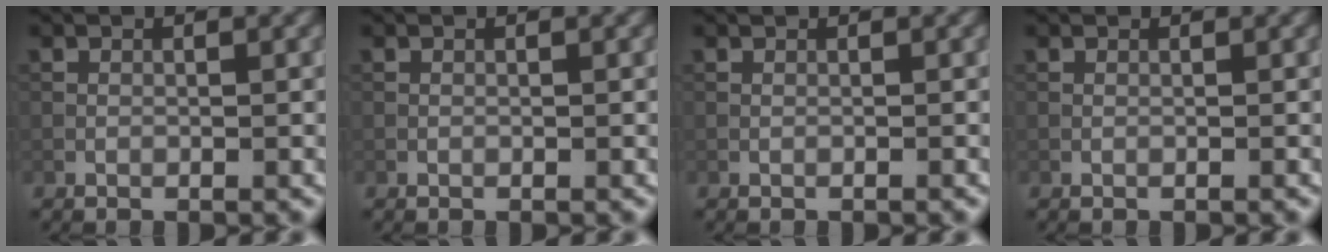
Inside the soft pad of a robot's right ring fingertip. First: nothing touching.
{"total": 0.0}
{"total": 0.0}
{"total": 0.6, "force": [0.6, 0.1, 0.2], "torque": [-0.008, -0.003, 0.001]}